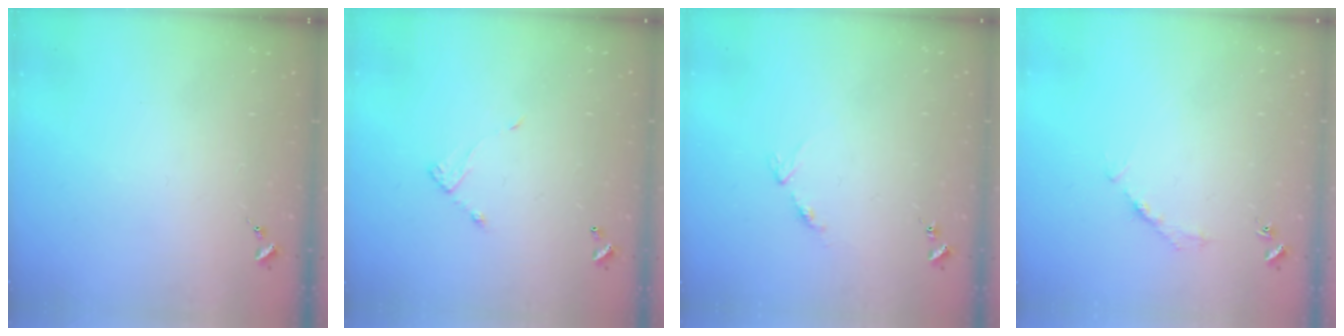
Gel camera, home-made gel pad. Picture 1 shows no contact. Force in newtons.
{"total": 4.9, "press": 4.9, "slide": 0.4}
{"total": 7.8, "press": 7.8, "slide": 0.6}
{"total": 2.7, "press": 2.7, "slide": 0.4}